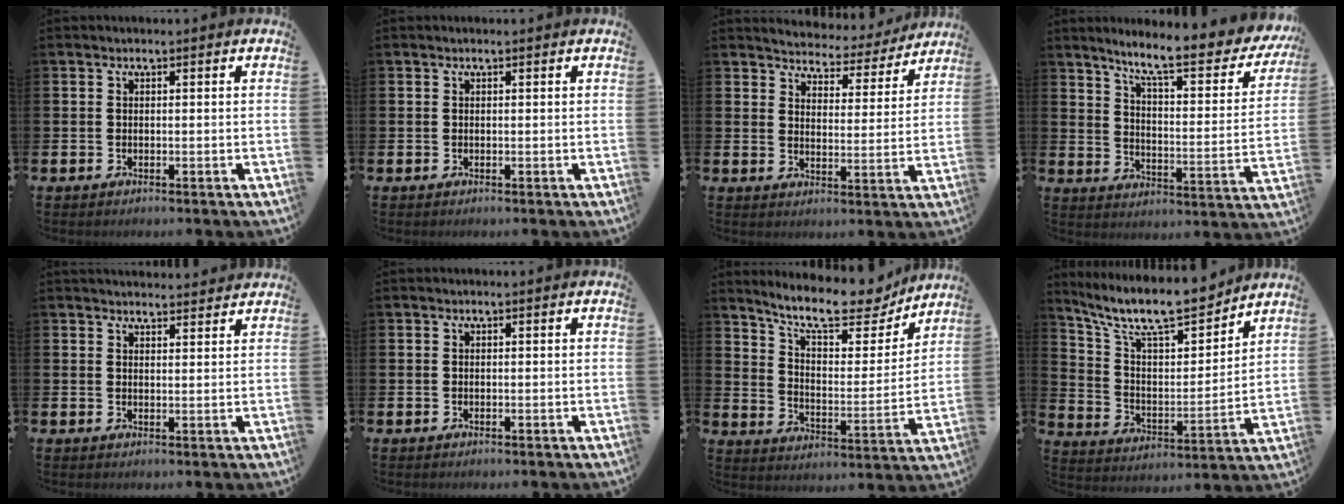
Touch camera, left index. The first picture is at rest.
{"total": 0.0}
{"total": 4.5, "force": [4.4, 1.1, 0.1], "torque": [-0.014, -0.044, 0.070]}
{"total": 8.7, "force": [7.2, 1.2, 4.7], "torque": [-0.107, -0.055, 0.112]}
{"total": 2.8, "force": [2.8, 0.3, 0.0], "torque": [0.004, -0.018, 0.048]}
{"total": 0.0}
{"total": 11.2, "force": [10.1, 2.3, 4.3], "torque": [-0.104, -0.068, 0.173]}
{"total": 11.6, "force": [10.1, 3.0, 4.8], "torque": [-0.125, -0.068, 0.176]}